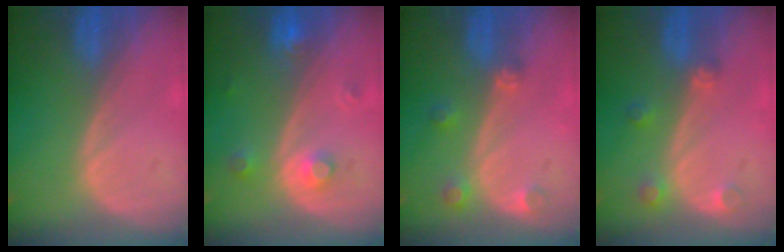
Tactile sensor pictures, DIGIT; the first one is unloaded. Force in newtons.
{"total": 3.2, "press": 2.9, "slide": 1.1}
{"total": 2.7, "press": 2.6, "slide": 0.4}
{"total": 2.6, "press": 2.6, "slide": 0.5}